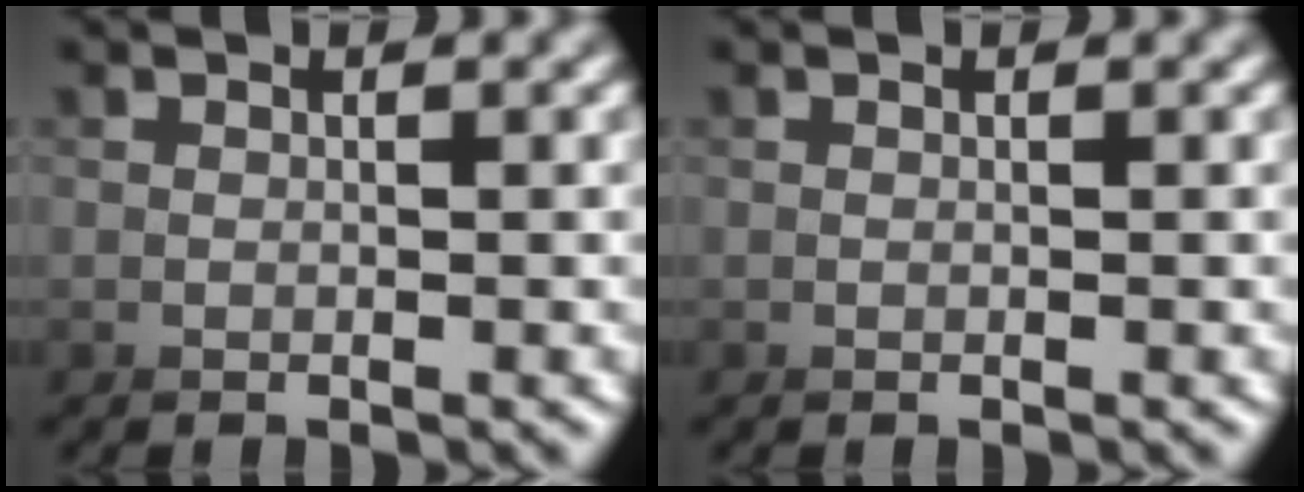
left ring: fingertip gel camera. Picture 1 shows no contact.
{"total": 0.0}